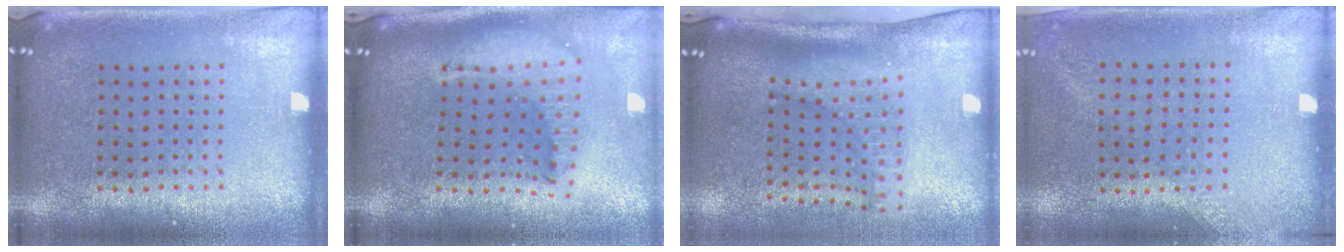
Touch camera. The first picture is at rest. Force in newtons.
{"total": 2.2, "press": 1.7, "slide": 1.4}
{"total": 1.9, "press": 1.4, "slide": 1.3}
{"total": 1.3, "press": 1.0, "slide": 0.8}